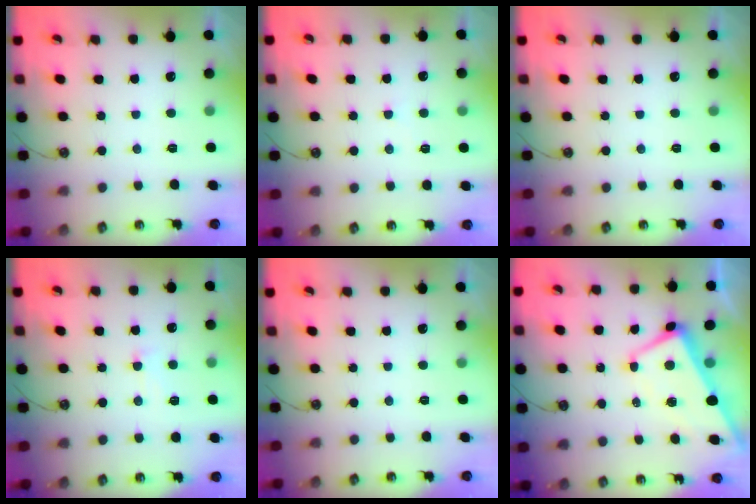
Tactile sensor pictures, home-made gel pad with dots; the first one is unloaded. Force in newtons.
{"total": 2.2, "press": 2.2, "slide": 0.3}
{"total": 0.0}
{"total": 0.9, "press": 0.6, "slide": 0.7}
{"total": 0.0}
{"total": 0.9, "press": 0.1, "slide": 0.8}